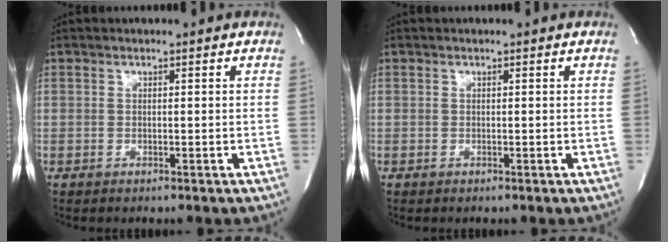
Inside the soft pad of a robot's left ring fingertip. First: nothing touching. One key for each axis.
{"total": 0.0}